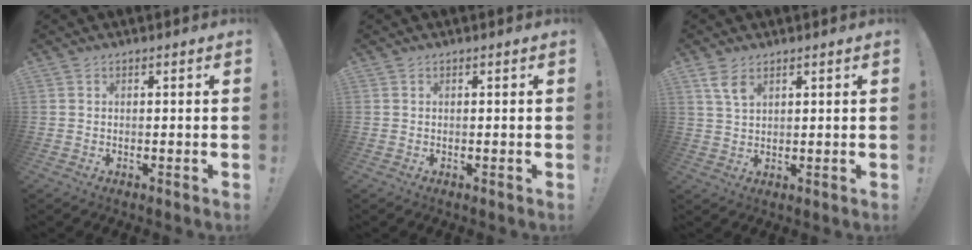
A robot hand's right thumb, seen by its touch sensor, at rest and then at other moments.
{"total": 0.0}
{"total": 4.9, "force": [3.0, 2.1, 3.3], "torque": [-0.062, -0.008, 0.055]}